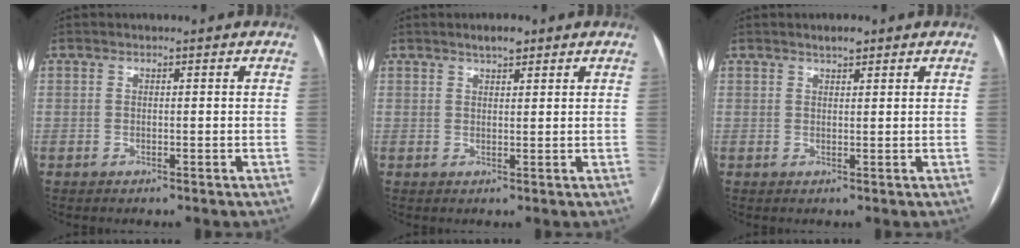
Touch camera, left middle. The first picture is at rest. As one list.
[{"total": 2.5, "force": [1.9, 0.7, 1.4], "torque": [-0.026, 0.008, 0.031]}, {"total": 1.8, "force": [1.4, 0.5, 1.0], "torque": [-0.020, 0.005, 0.025]}]